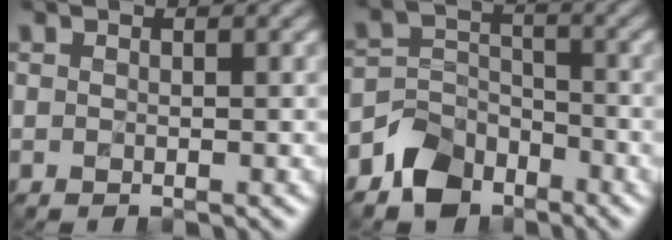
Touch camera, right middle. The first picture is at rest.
{"total": 4.9, "force": [-3.5, 3.2, 1.2], "torque": [-0.020, 0.000, -0.074]}